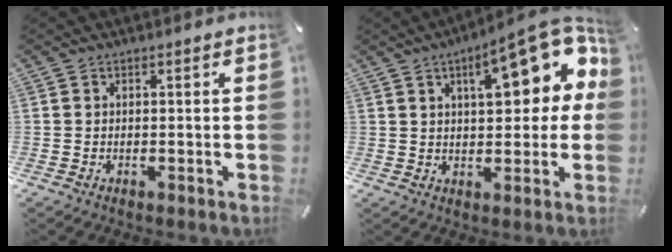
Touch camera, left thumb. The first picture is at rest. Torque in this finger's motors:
{"motor_torque": [2.17, 2.84, 1.24, -1.16, 0.35]}